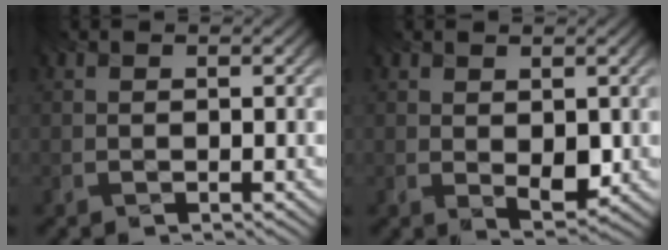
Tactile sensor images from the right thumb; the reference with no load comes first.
{"total": 3.4, "force": [0.2, 1.8, 2.8], "torque": [-0.051, -0.008, 0.003]}